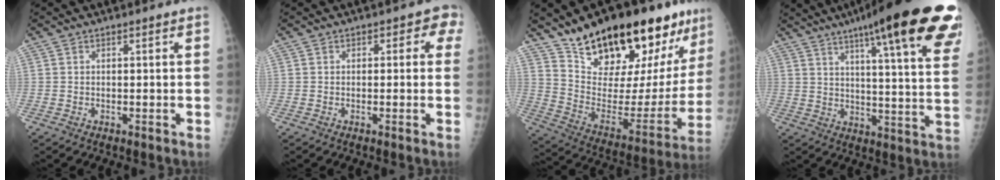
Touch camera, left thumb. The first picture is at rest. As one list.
[{"total": 3.3, "force": [0.7, 2.5, 2.1], "torque": [0.014, 0.007, -0.007]}, {"total": 27.9, "force": [18.8, 9.7, 18.2], "torque": [-0.240, -0.079, 0.298]}, {"total": 28.5, "force": [17.3, 4.7, 22.2], "torque": [-0.258, -0.039, 0.227]}]